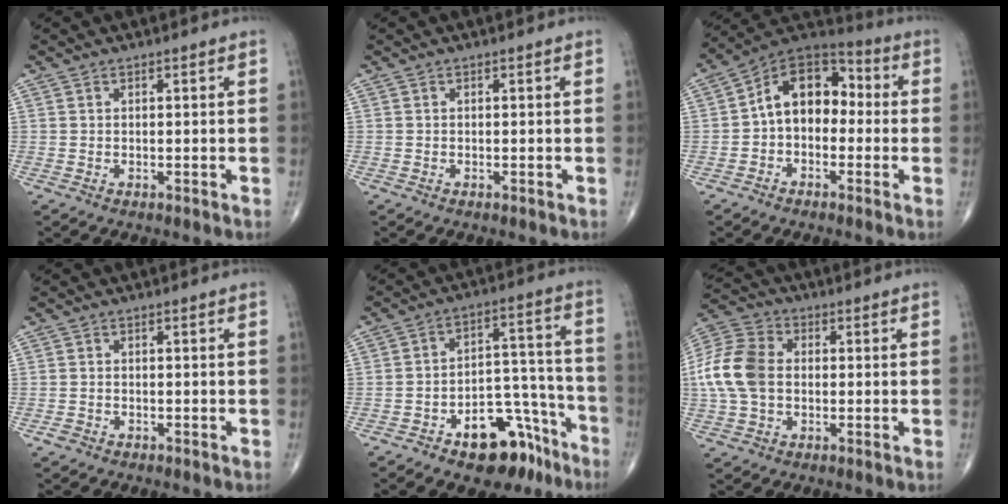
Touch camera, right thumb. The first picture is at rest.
{"total": 0.0}
{"total": 12.5, "force": [-0.4, 8.8, 8.9], "torque": [-0.106, 0.046, -0.026]}
{"total": 1.1, "force": [-0.7, 0.8, 0.4], "torque": [-0.010, 0.004, -0.014]}
{"total": 14.6, "force": [-8.9, 7.7, 8.5], "torque": [-0.073, 0.090, -0.127]}
{"total": 12.6, "force": [0.0, 9.0, 8.8], "torque": [-0.182, 0.025, -0.007]}